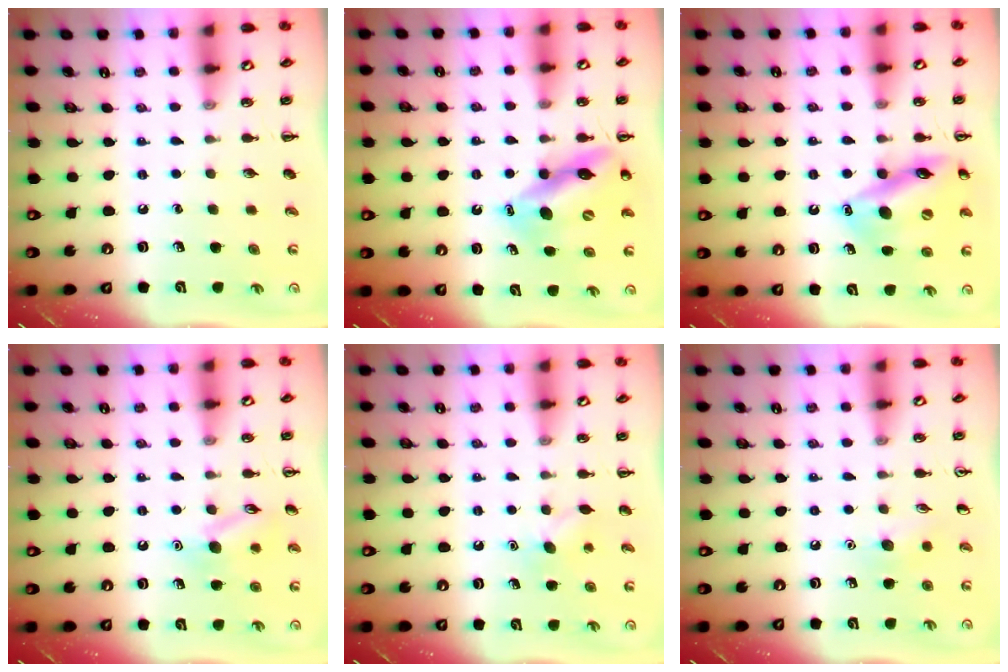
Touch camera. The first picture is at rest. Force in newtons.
{"total": 12.4, "press": 11.9, "slide": 3.5}
{"total": 15.5, "press": 15.3, "slide": 2.5}
{"total": 10.5, "press": 10.4, "slide": 0.9}
{"total": 6.6, "press": 6.4, "slide": 1.7}
{"total": 6.7, "press": 6.4, "slide": 2.1}